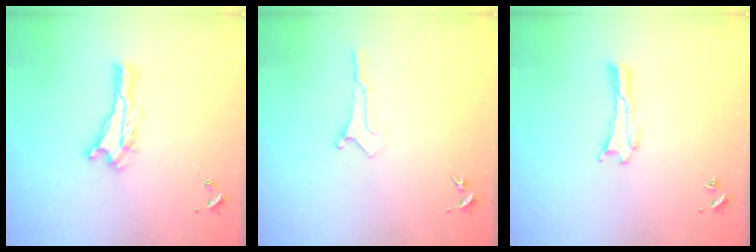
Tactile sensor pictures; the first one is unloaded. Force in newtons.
{"total": 0.0}
{"total": 0.0}